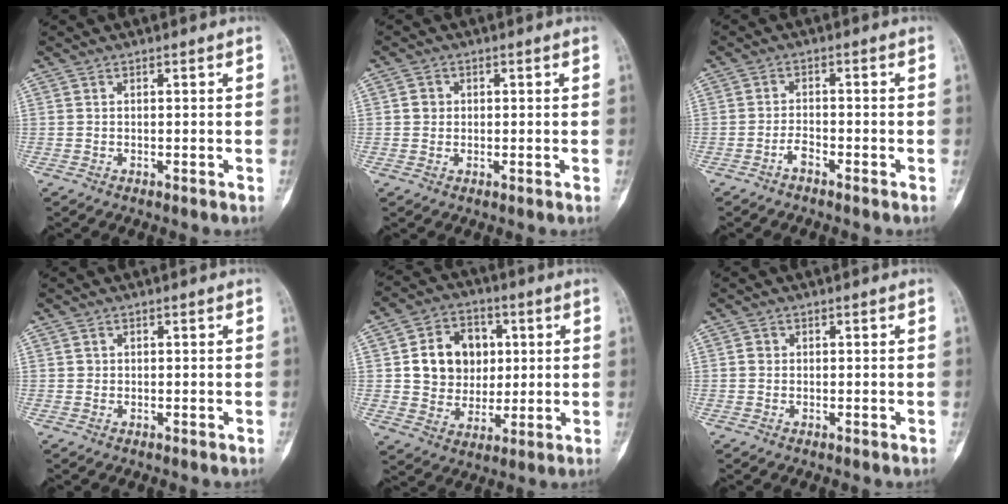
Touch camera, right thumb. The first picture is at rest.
{"total": 2.0, "force": [0.2, 1.9, 0.6], "torque": [0.000, 0.004, 0.001]}
{"total": 2.1, "force": [-1.6, 0.7, 1.2], "torque": [-0.022, 0.012, -0.032]}
{"total": 0.6, "force": [0.1, 0.6, 0.1], "torque": [0.004, 0.003, 0.002]}
{"total": 12.9, "force": [2.2, 10.9, 6.5], "torque": [-0.060, 0.001, 0.042]}
{"total": 1.0, "force": [0.1, 1.0, 0.3], "torque": [-0.002, 0.003, 0.000]}